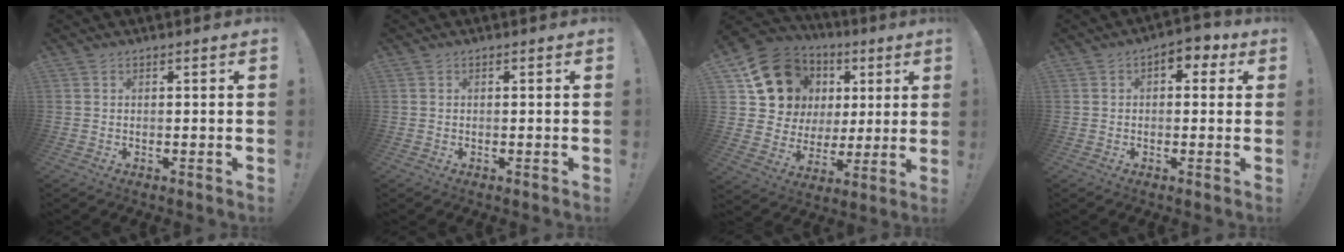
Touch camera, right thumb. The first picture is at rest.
{"total": 0.0}
{"total": 17.6, "force": [8.6, 13.6, 7.2], "torque": [-0.109, -0.041, 0.186]}
{"total": 4.8, "force": [1.0, 3.1, 3.5], "torque": [-0.037, -0.001, 0.014]}